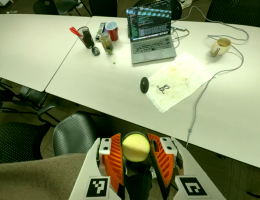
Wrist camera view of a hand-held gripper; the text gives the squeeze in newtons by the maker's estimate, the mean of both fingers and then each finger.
{"total": 8.4, "left": 8.1, "right": 8.6}